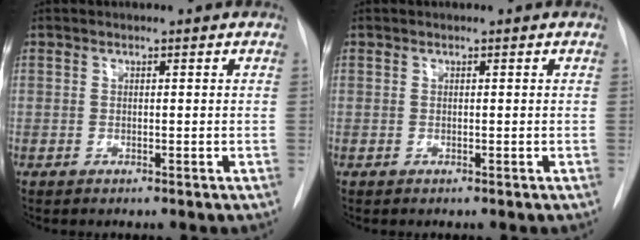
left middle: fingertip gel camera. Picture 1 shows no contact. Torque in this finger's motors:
{"motor_torque": [-0.12, -0.37, -0.01, 0.00]}